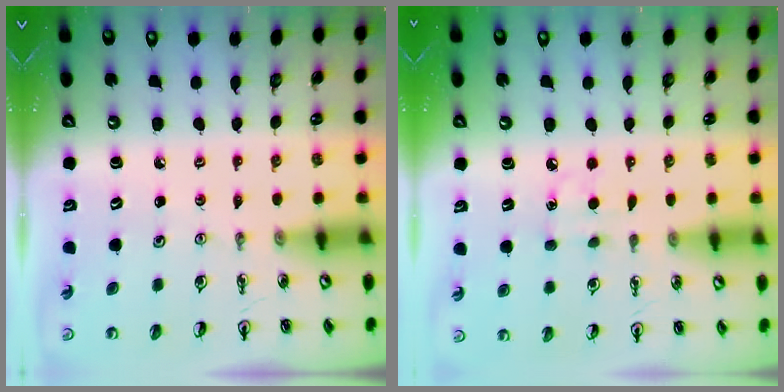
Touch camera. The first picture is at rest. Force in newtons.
{"total": 6.2, "press": 6.2, "slide": 0.7}